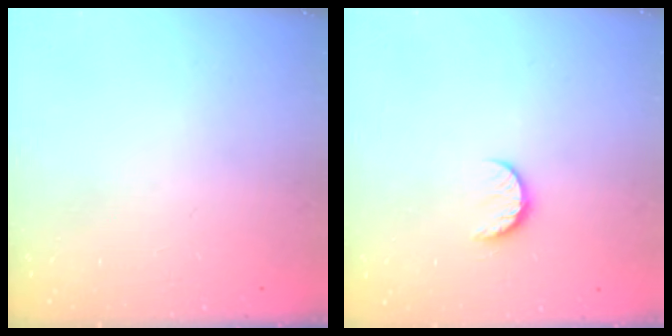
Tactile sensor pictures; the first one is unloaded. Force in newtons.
{"total": 6.4, "press": 6.3, "slide": 0.6}